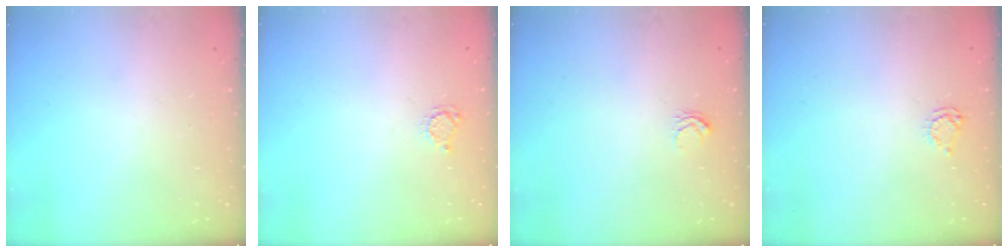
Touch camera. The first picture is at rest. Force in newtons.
{"total": 3.9, "press": 3.8, "slide": 0.4}
{"total": 3.8, "press": 3.8, "slide": 0.3}
{"total": 3.4, "press": 3.3, "slide": 0.5}